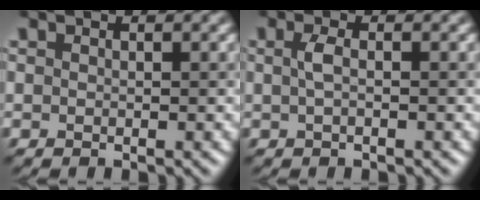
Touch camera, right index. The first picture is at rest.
{"total": 1.1, "force": [0.1, 0.2, 1.1], "torque": [-0.025, 0.009, 0.003]}